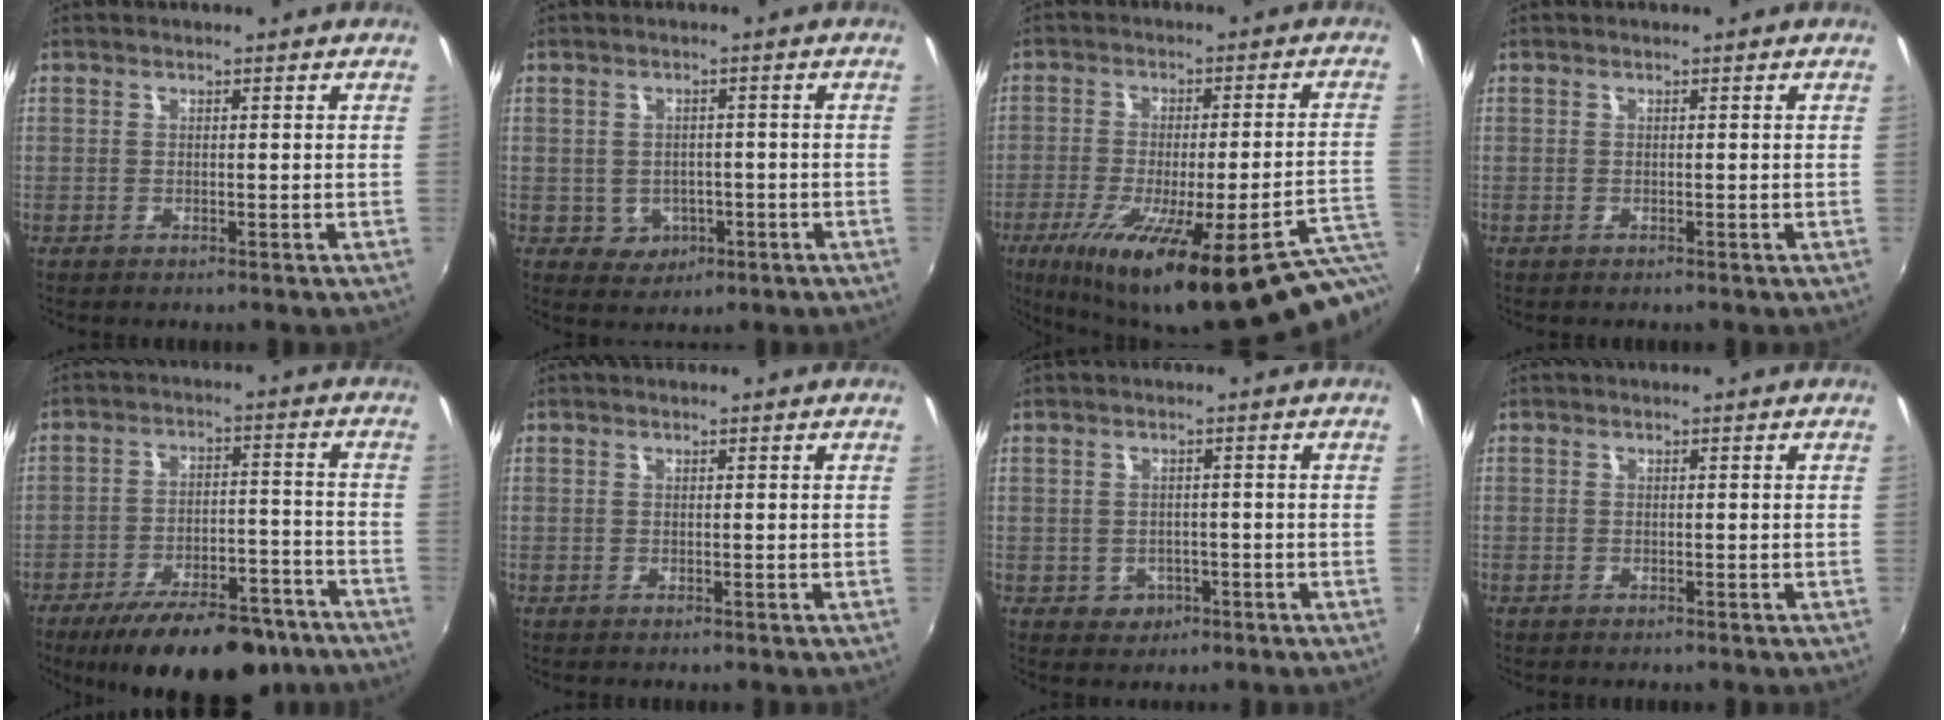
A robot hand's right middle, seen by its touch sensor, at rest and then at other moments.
{"total": 4.7, "force": [-1.2, 4.3, 1.5], "torque": [-0.042, 0.008, 0.000]}
{"total": 28.0, "force": [-17.6, 4.8, 21.2], "torque": [-0.316, -0.066, -0.242]}
{"total": 0.0}
{"total": 19.9, "force": [-15.3, 7.1, 10.6], "torque": [-0.178, -0.008, -0.209]}
{"total": 0.0}
{"total": 3.5, "force": [-1.2, 3.1, 1.1], "torque": [-0.029, 0.003, -0.008]}
{"total": 0.6, "force": [-0.5, 0.3, 0.0], "torque": [-0.002, 0.000, -0.008]}